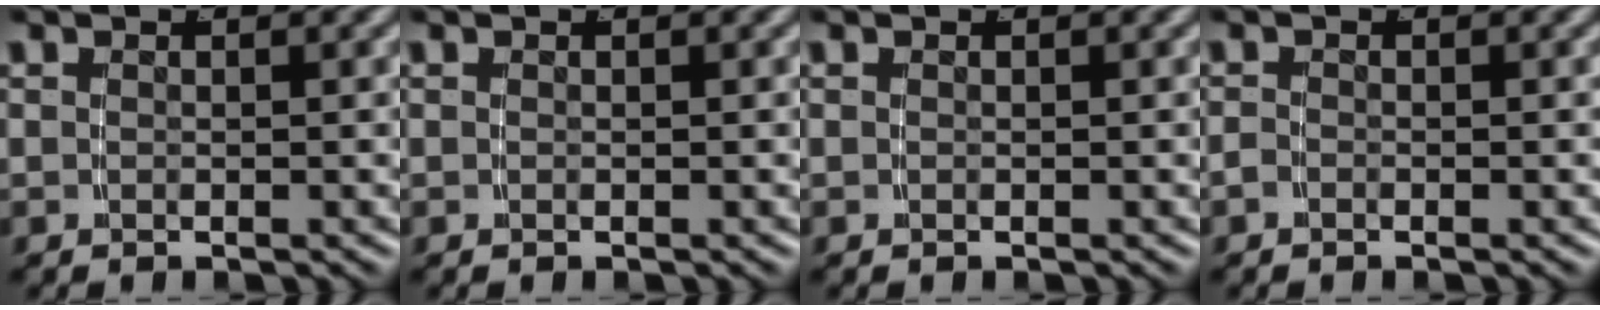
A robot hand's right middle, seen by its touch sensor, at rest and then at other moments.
{"total": 0.0}
{"total": 0.0}
{"total": 0.8, "force": [-0.7, 0.1, 0.2], "torque": [-0.005, -0.006, -0.012]}